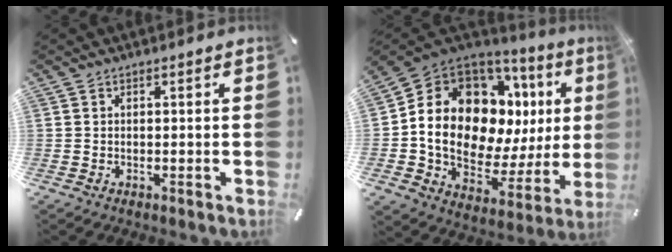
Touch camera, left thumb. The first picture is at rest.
{"total": 18.2, "force": [4.3, 13.2, 11.8], "torque": [-0.200, -0.047, 0.084]}